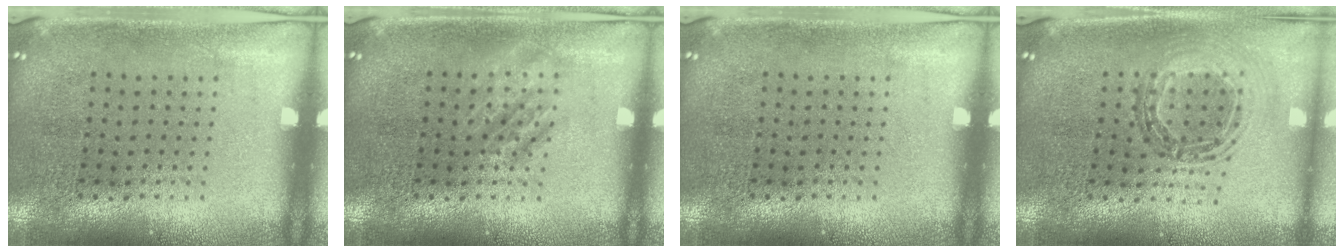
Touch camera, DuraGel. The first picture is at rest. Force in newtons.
{"total": 1.6, "press": 1.6, "slide": 0.3}
{"total": 0.0}
{"total": 0.9, "press": 0.9, "slide": 0.0}